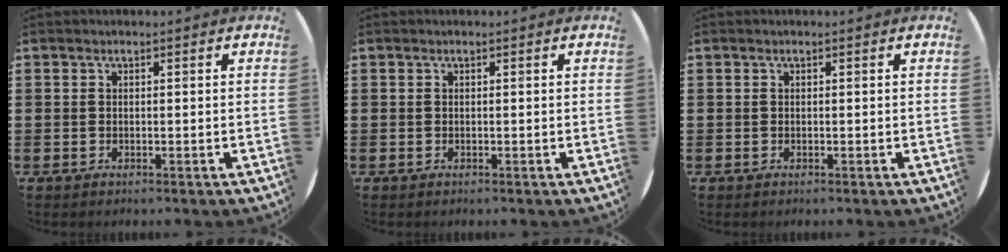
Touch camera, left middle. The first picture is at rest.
{"total": 0.0}
{"total": 0.0}